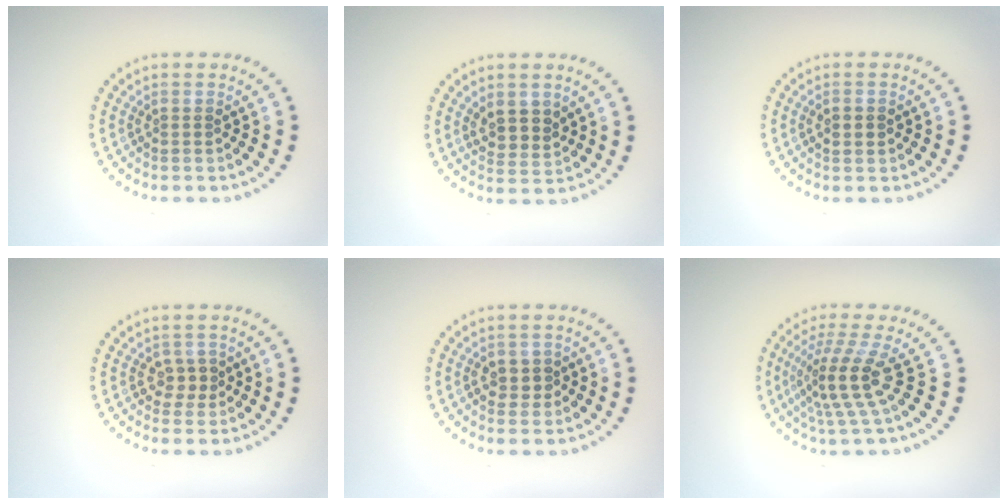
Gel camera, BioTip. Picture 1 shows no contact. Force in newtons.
{"total": 2.6, "press": 2.3, "slide": 1.2}
{"total": 1.8, "press": 1.8, "slide": 0.2}
{"total": 1.7, "press": 1.6, "slide": 0.6}
{"total": 1.5, "press": 1.5, "slide": 0.2}
{"total": 4.4, "press": 3.1, "slide": 3.1}